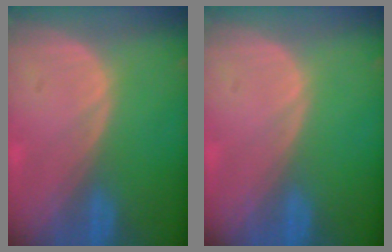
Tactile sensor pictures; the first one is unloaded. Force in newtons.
{"total": 0.0}